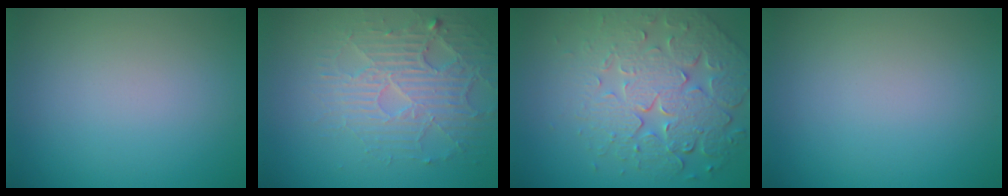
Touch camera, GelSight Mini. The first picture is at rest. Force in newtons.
{"total": 4.4, "press": 3.9, "slide": 2.0}
{"total": 8.0, "press": 5.8, "slide": 5.5}
{"total": 0.0}